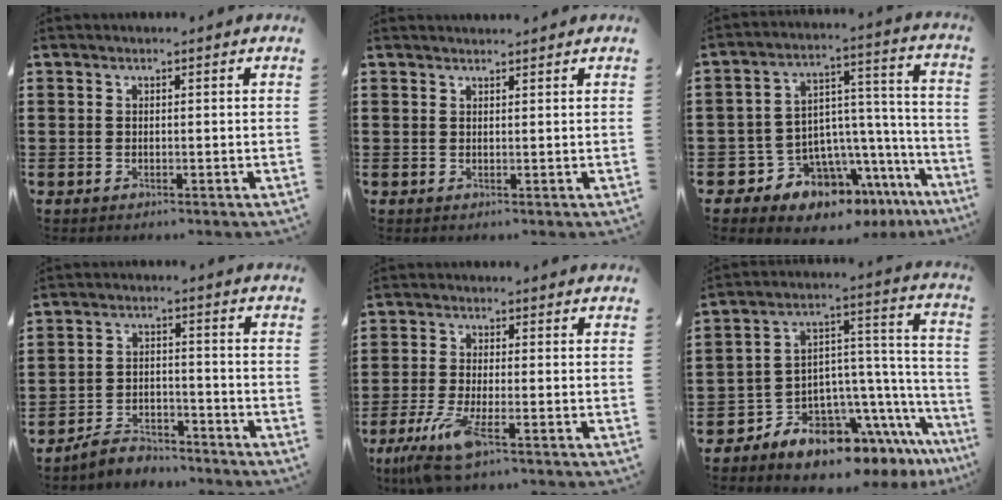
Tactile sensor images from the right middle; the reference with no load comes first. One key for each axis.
{"total": 1.1, "fx": 1.1, "fy": -0.1, "fz": 0.0, "tx": -0.002, "ty": -0.001, "tz": 0.022}
{"total": 9.7, "fx": -8.1, "fy": 4.8, "fz": 2.5, "tx": -0.058, "ty": 0.013, "tz": -0.149}
{"total": 4.5, "fx": -4.4, "fy": 0.9, "fz": 0.3, "tx": -0.008, "ty": 0.009, "tz": -0.090}
{"total": 6.1, "fx": -3.6, "fy": 0.8, "fz": 4.9, "tx": -0.112, "ty": -0.022, "tz": -0.069}
{"total": 8.4, "fx": -7.5, "fy": 2.9, "fz": 2.3, "tx": -0.047, "ty": -0.013, "tz": -0.145}